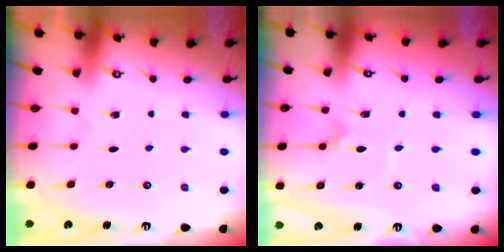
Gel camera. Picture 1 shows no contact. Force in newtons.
{"total": 3.5, "press": 3.5, "slide": 0.3}